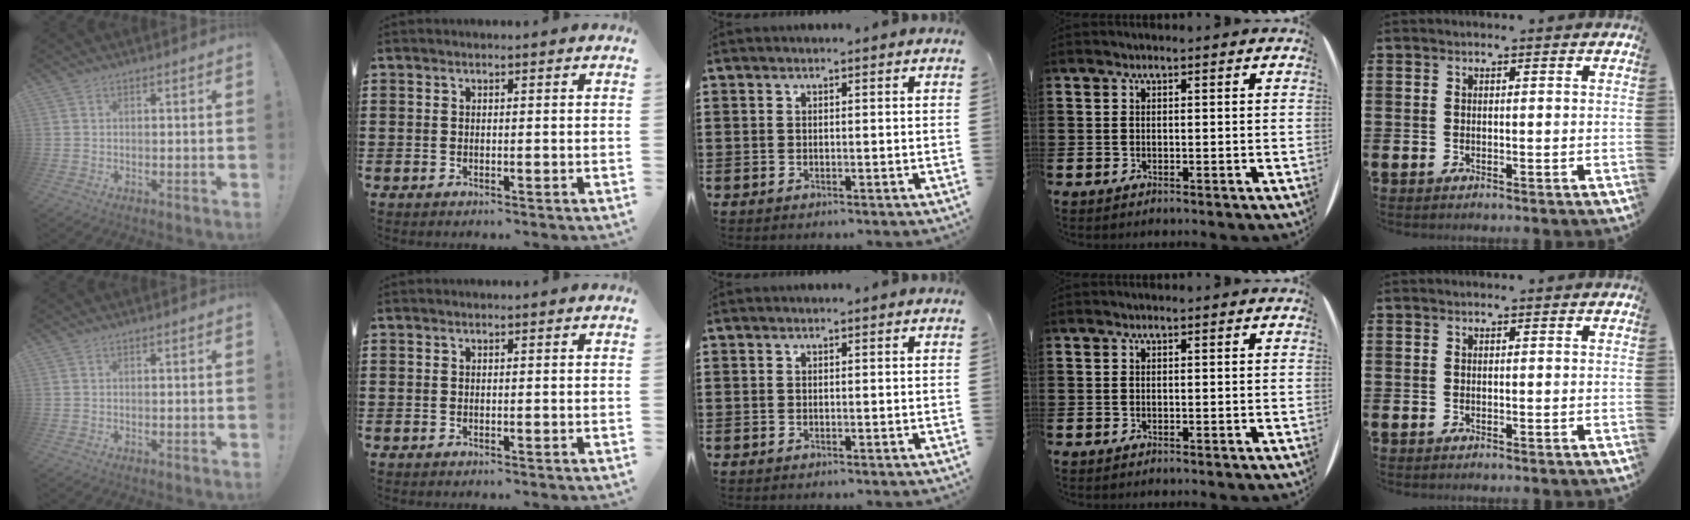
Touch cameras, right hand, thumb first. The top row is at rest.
{}